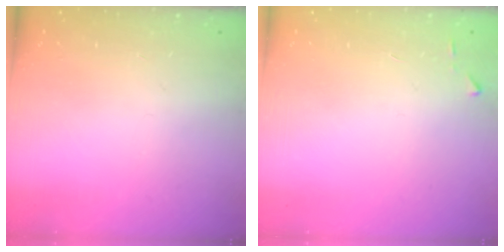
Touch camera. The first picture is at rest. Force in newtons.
{"total": 3.7, "press": 3.7, "slide": 0.4}